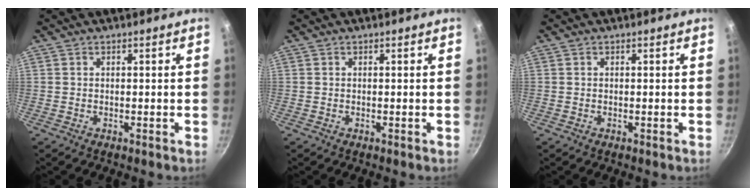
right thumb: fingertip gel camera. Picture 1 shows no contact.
{"total": 0.0}
{"total": 0.0}